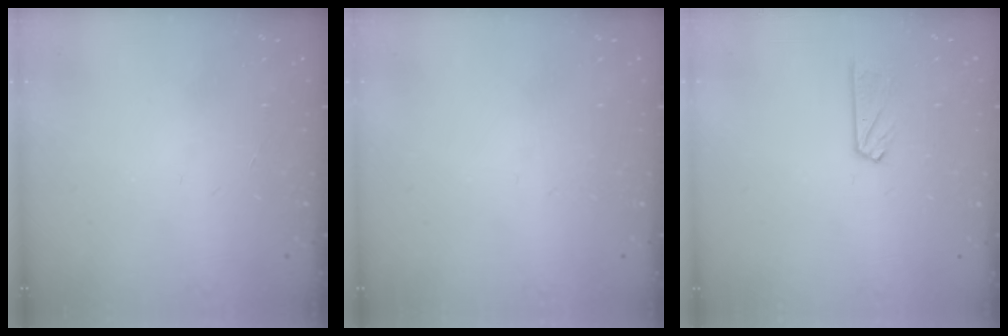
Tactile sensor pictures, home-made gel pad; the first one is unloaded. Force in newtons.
{"total": 2.7, "press": 2.6, "slide": 0.5}
{"total": 5.3, "press": 5.3, "slide": 0.4}